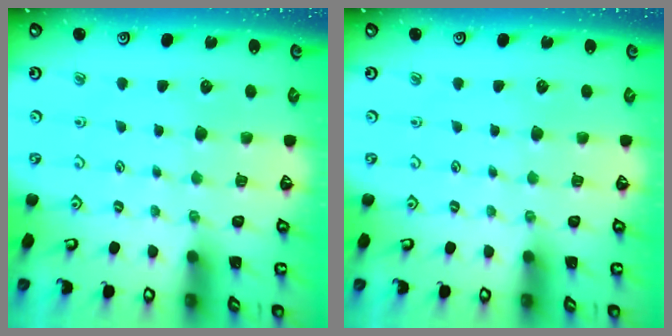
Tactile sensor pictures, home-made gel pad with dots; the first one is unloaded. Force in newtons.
{"total": 0.0}